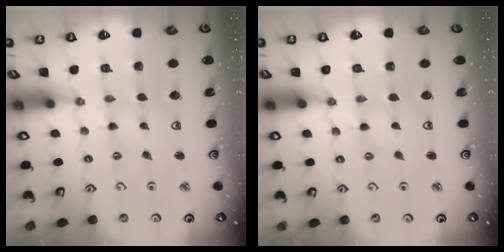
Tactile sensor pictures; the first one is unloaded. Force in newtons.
{"total": 0.0}